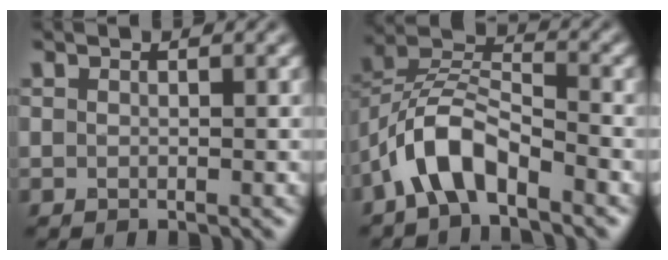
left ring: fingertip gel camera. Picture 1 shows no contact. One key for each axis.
{"total": 5.9, "fx": -3.8, "fy": 2.2, "fz": 3.9, "tx": -0.072, "ty": 0.011, "tz": -0.079}